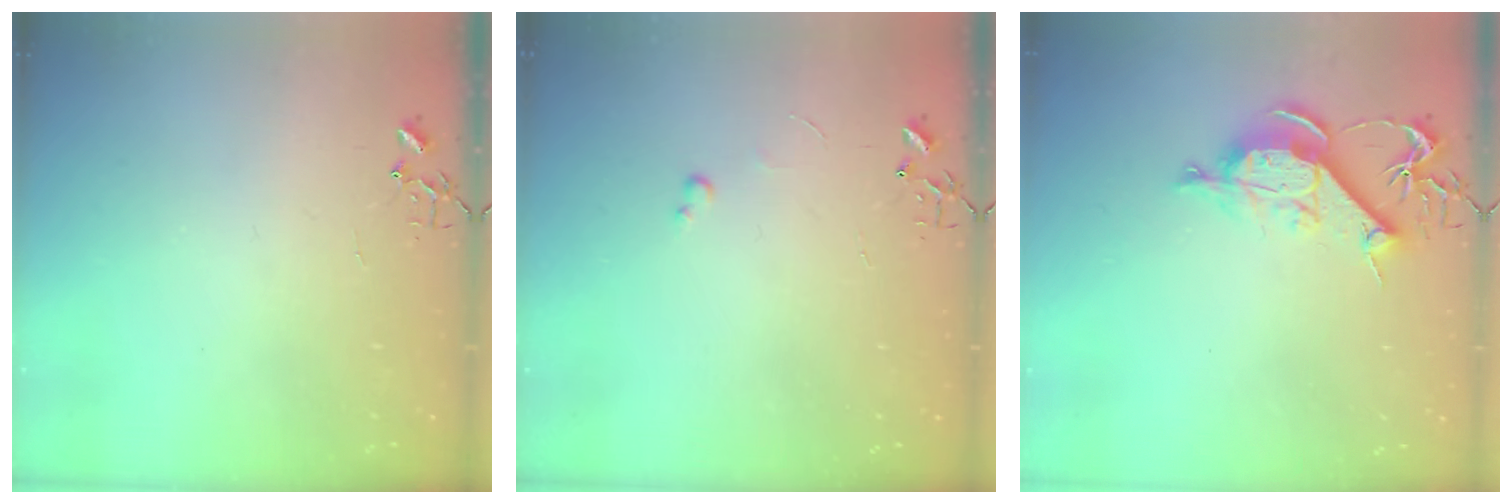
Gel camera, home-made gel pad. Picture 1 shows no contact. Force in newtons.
{"total": 2.6, "press": 2.6, "slide": 0.4}
{"total": 9.9, "press": 9.9, "slide": 0.6}